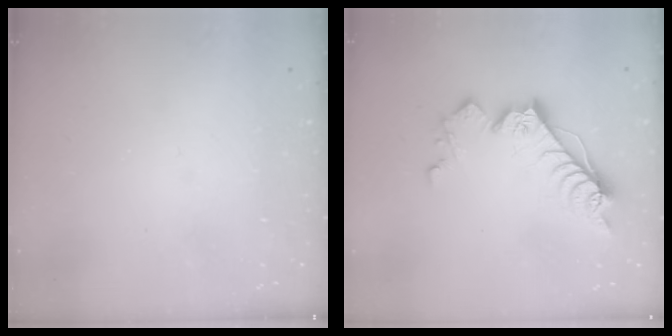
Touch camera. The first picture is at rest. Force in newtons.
{"total": 13.9, "press": 13.9, "slide": 0.5}